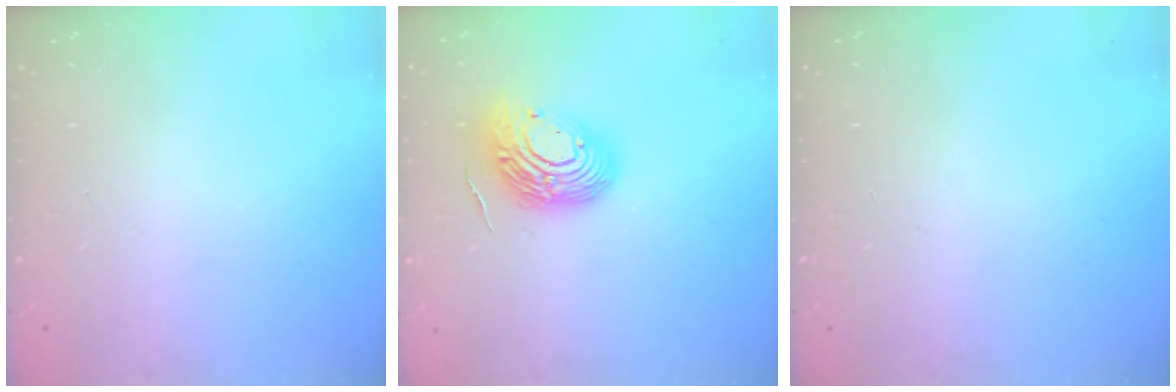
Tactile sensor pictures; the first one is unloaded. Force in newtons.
{"total": 15.7, "press": 15.7, "slide": 1.1}
{"total": 0.0}